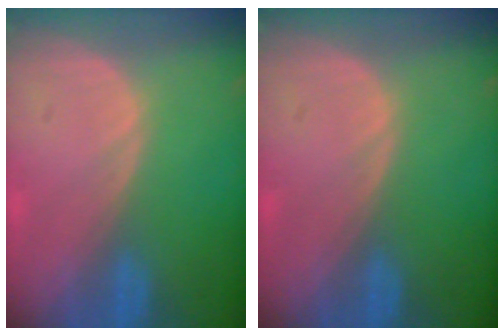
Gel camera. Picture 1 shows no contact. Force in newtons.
{"total": 0.0}